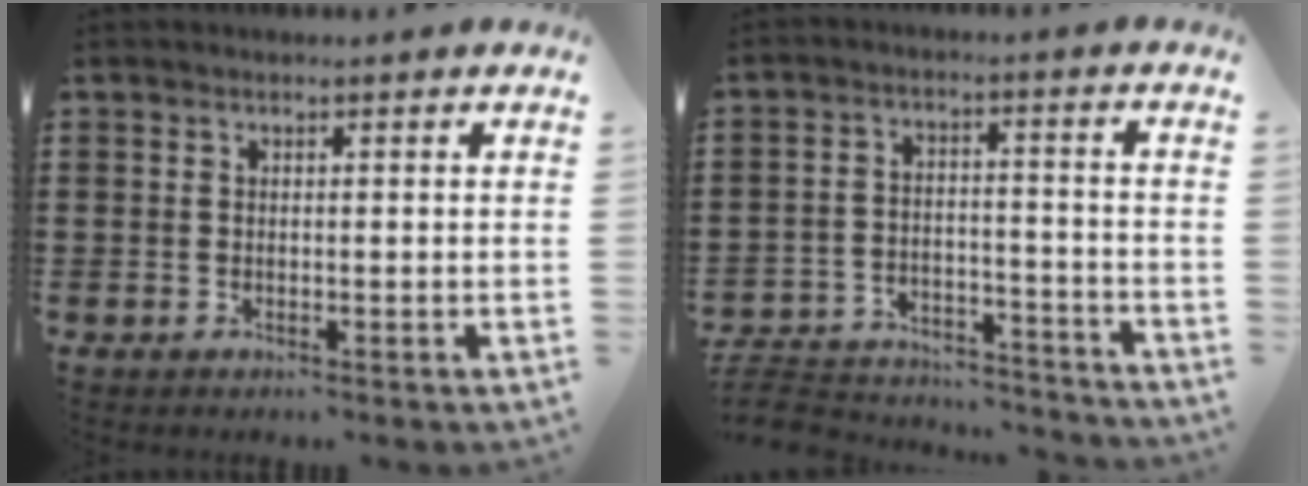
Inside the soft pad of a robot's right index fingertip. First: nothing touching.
{"total": 6.6, "force": [-6.5, 0.9, 1.2], "torque": [-0.035, 0.007, -0.130]}